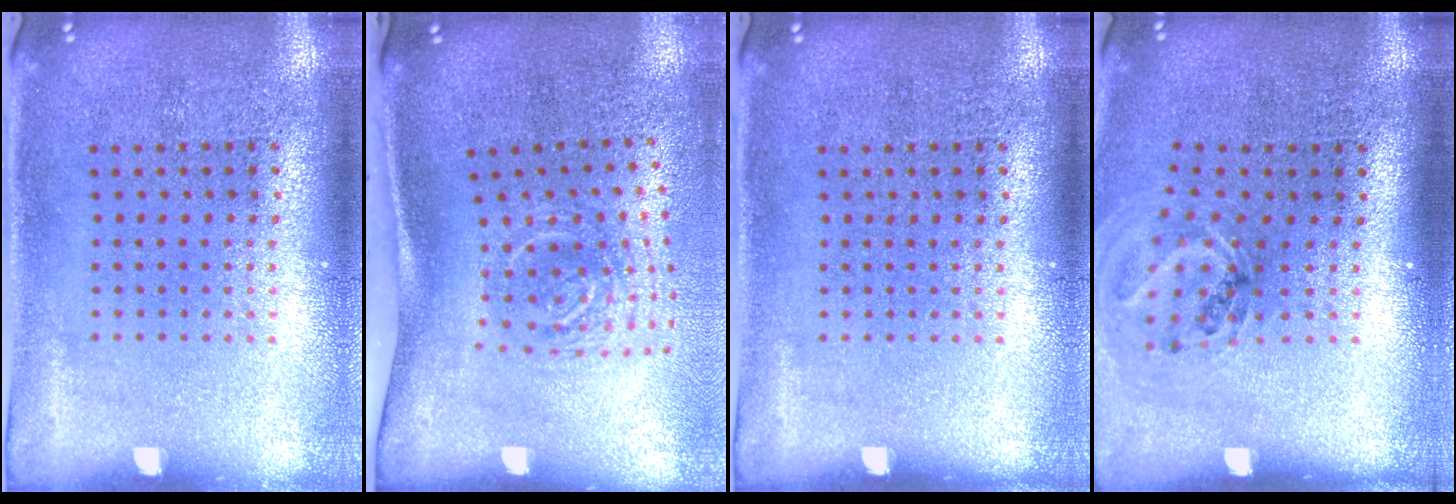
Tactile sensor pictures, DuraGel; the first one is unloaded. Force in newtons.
{"total": 2.0, "press": 1.3, "slide": 1.5}
{"total": 0.0}
{"total": 1.1, "press": 1.1, "slide": 0.4}